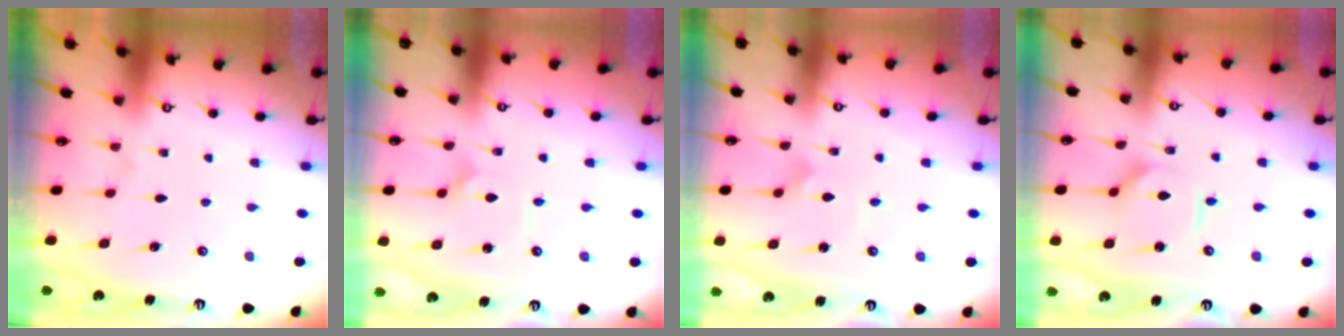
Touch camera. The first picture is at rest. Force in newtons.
{"total": 2.3, "press": 2.3, "slide": 0.1}
{"total": 1.9, "press": 1.9, "slide": 0.2}
{"total": 4.4, "press": 4.4, "slide": 0.5}